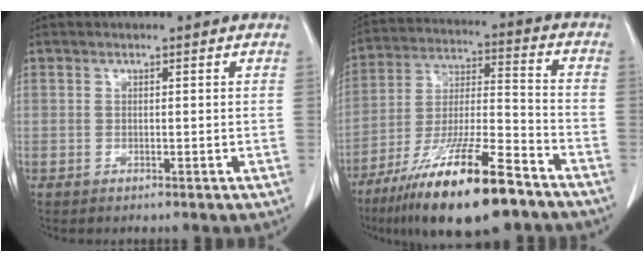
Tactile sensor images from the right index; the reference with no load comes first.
{"total": 19.1, "force": [-12.9, 2.7, 13.9], "torque": [-0.250, -0.029, -0.228]}